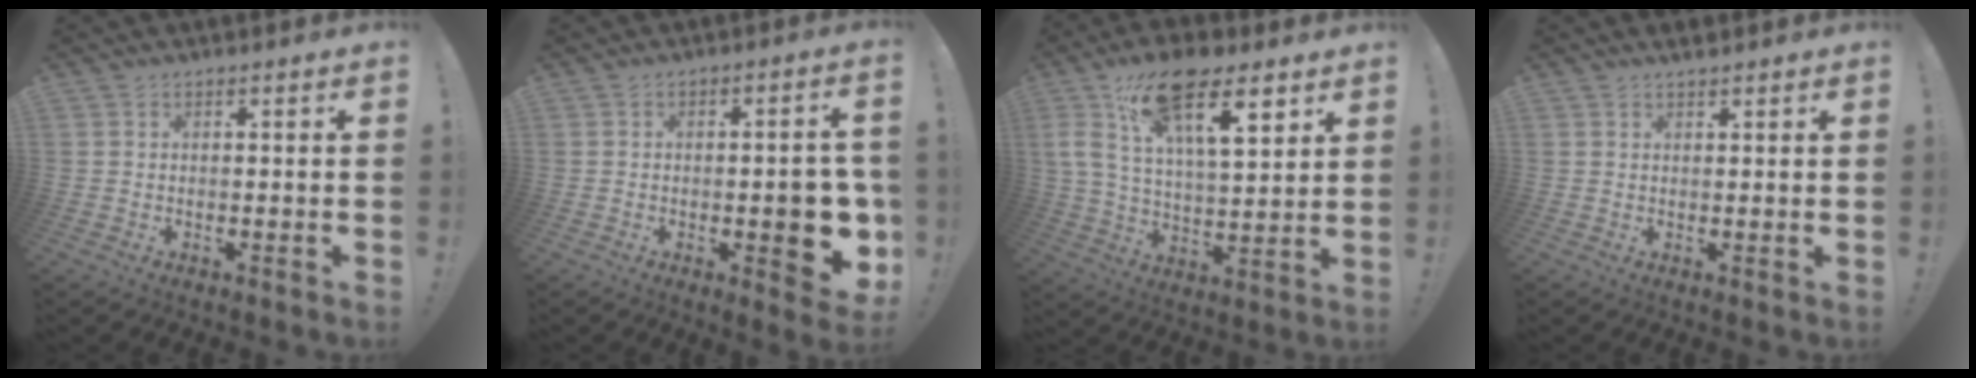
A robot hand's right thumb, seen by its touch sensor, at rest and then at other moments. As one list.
[{"total": 10.7, "force": [-2.4, 4.0, 9.6], "torque": [-0.107, 0.000, -0.035]}, {"total": 21.5, "force": [11.7, 8.3, 16.0], "torque": [-0.280, -0.052, 0.191]}, {"total": 1.5, "force": [1.5, 0.1, 0.4], "torque": [-0.008, -0.003, 0.027]}]